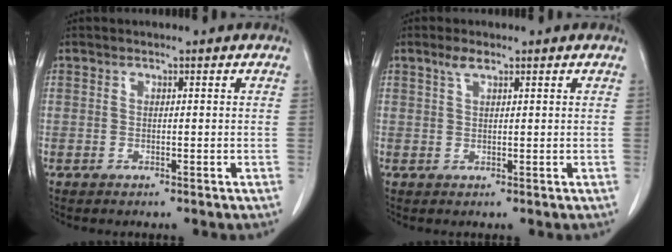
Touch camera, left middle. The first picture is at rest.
{"total": 1.9, "force": [1.3, 0.5, 1.3], "torque": [-0.028, 0.007, 0.026]}